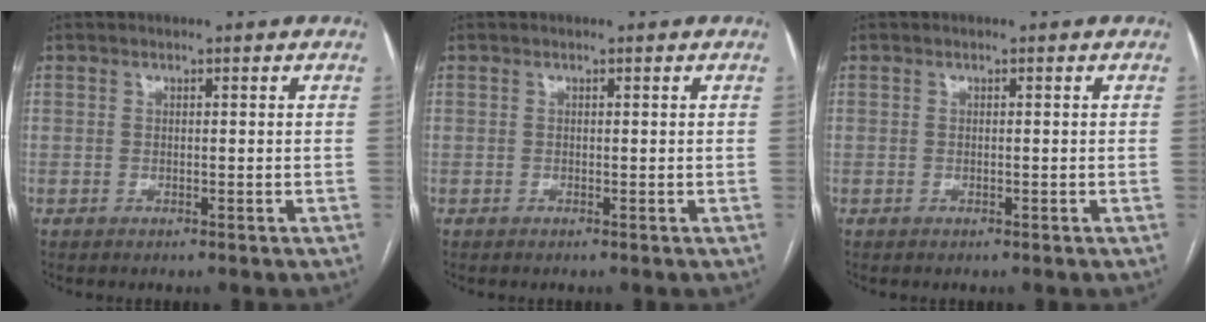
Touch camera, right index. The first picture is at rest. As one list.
[{"total": 0.0}, {"total": 0.0}]